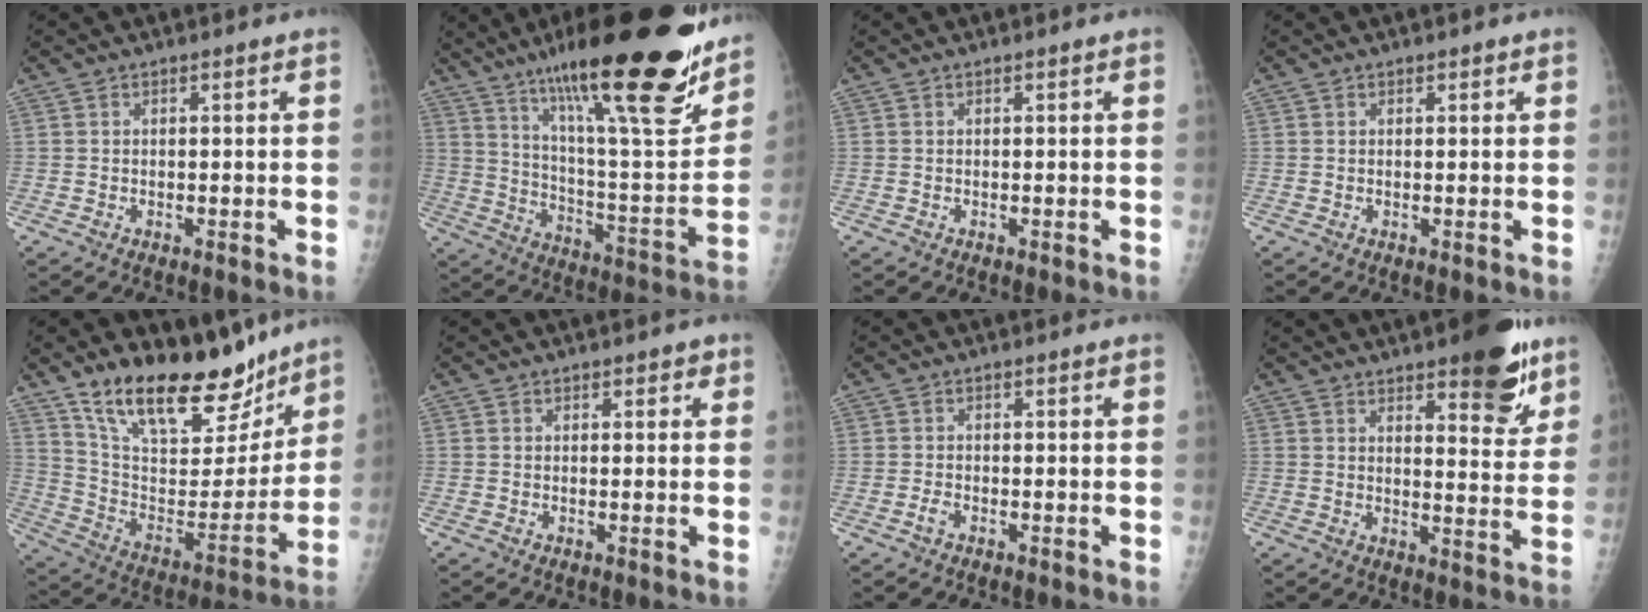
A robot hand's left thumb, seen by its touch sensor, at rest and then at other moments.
{"total": 32.2, "force": [21.2, 6.5, 23.3], "torque": [-0.336, -0.069, 0.331]}
{"total": 0.0}
{"total": 0.8, "force": [0.6, 0.5, 0.3], "torque": [0.004, -0.003, 0.004]}
{"total": 24.7, "force": [18.2, 10.1, 13.4], "torque": [-0.175, -0.082, 0.306]}
{"total": 1.7, "force": [0.9, 1.1, 0.7], "torque": [0.010, -0.002, 0.006]}
{"total": 1.1, "force": [-0.7, 0.5, 0.8], "torque": [-0.017, -0.001, -0.016]}
{"total": 13.0, "force": [8.3, 4.5, 9.0], "torque": [-0.079, -0.047, 0.111]}